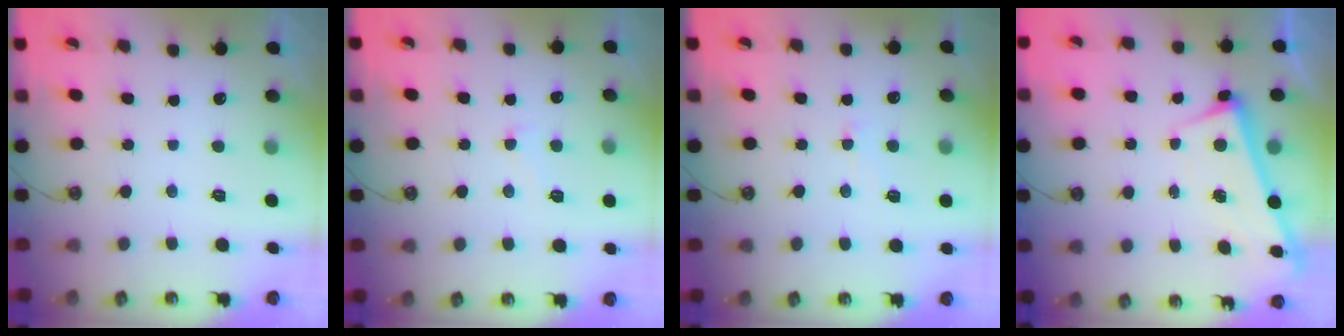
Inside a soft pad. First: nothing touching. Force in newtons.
{"total": 3.7, "press": 3.6, "slide": 0.9}
{"total": 1.2, "press": 1.1, "slide": 0.5}
{"total": 2.9, "press": 2.9, "slide": 0.4}